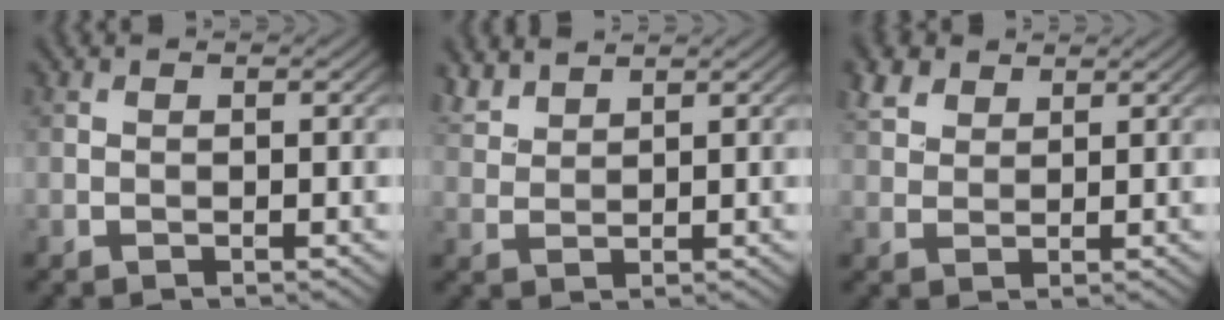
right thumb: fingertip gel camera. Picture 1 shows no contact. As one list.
[{"total": 3.5, "force": [3.1, 1.1, 1.3], "torque": [-0.035, 0.007, 0.071]}, {"total": 3.9, "force": [2.6, 2.4, 1.8], "torque": [-0.049, 0.009, 0.056]}]